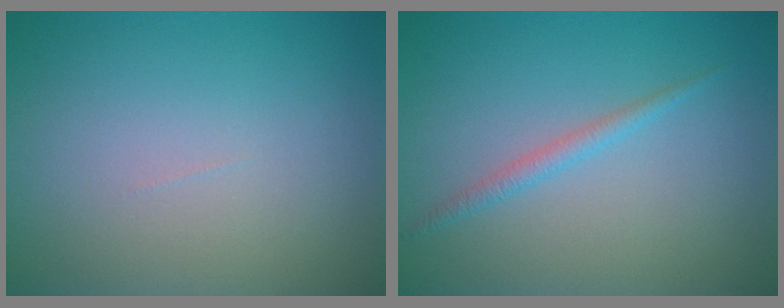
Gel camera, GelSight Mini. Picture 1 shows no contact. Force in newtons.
{"total": 1.3, "press": 1.3, "slide": 0.1}